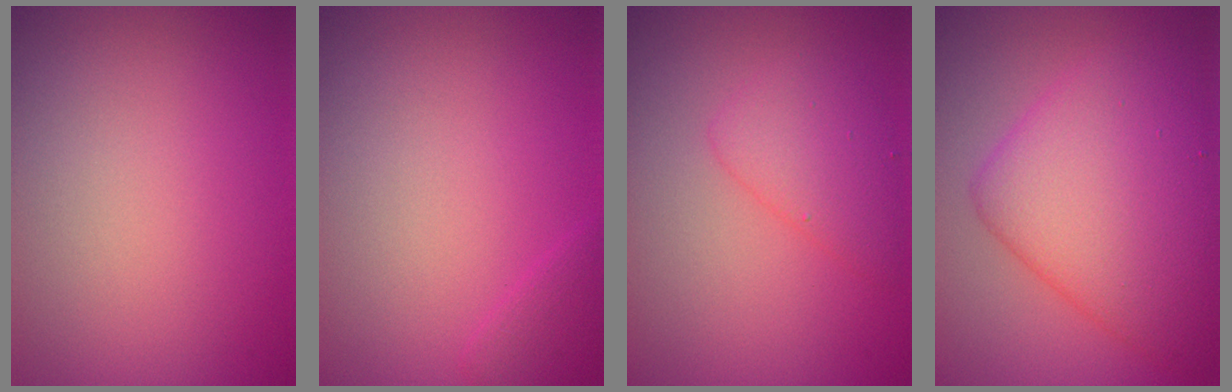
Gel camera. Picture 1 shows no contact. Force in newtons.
{"total": 1.2, "press": 1.2, "slide": 0.0}
{"total": 2.7, "press": 2.7, "slide": 0.3}
{"total": 8.7, "press": 8.7, "slide": 0.2}